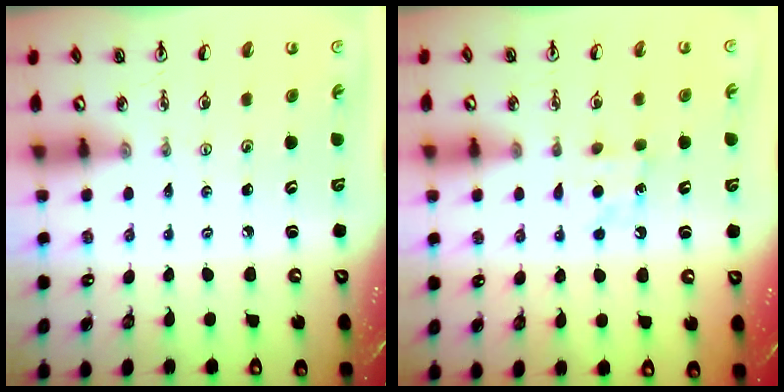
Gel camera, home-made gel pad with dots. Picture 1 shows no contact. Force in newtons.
{"total": 7.1, "press": 7.0, "slide": 0.8}